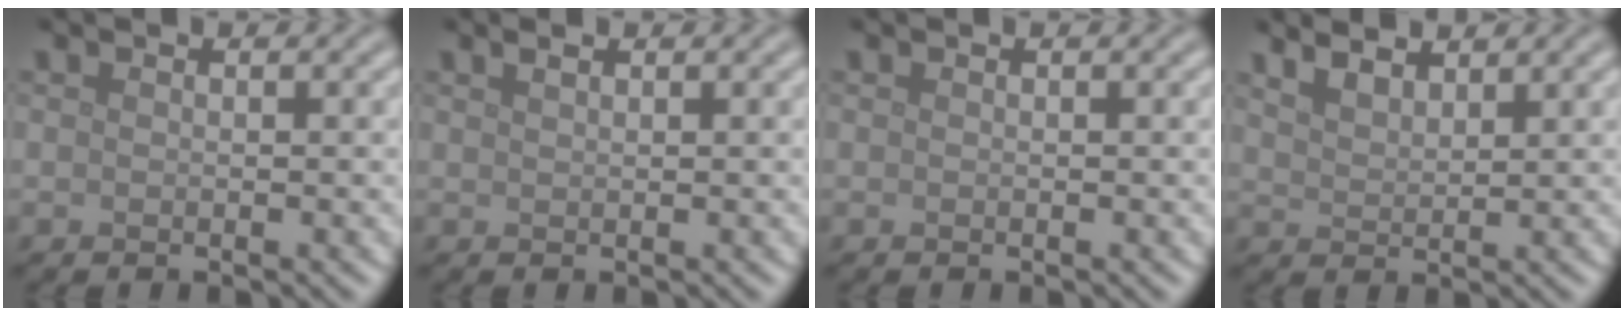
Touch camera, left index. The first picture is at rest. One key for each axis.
{"total": 0.7, "fx": 0.6, "fy": 0.2, "fz": 0.4, "tx": -0.007, "ty": 0.003, "tz": 0.011}
{"total": 0.0}
{"total": 3.6, "fx": 3.0, "fy": 1.2, "fz": 1.5, "tx": -0.028, "ty": 0.016, "tz": 0.038}